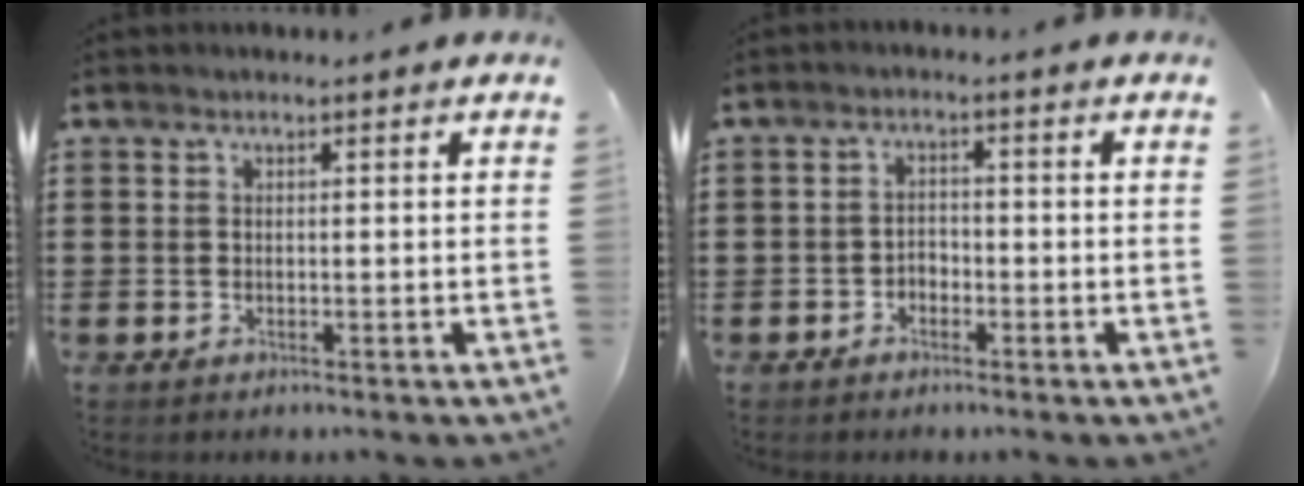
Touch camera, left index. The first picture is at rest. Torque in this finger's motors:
{"motor_torque": [-0.03, 0.00, 0.05, 0.00]}